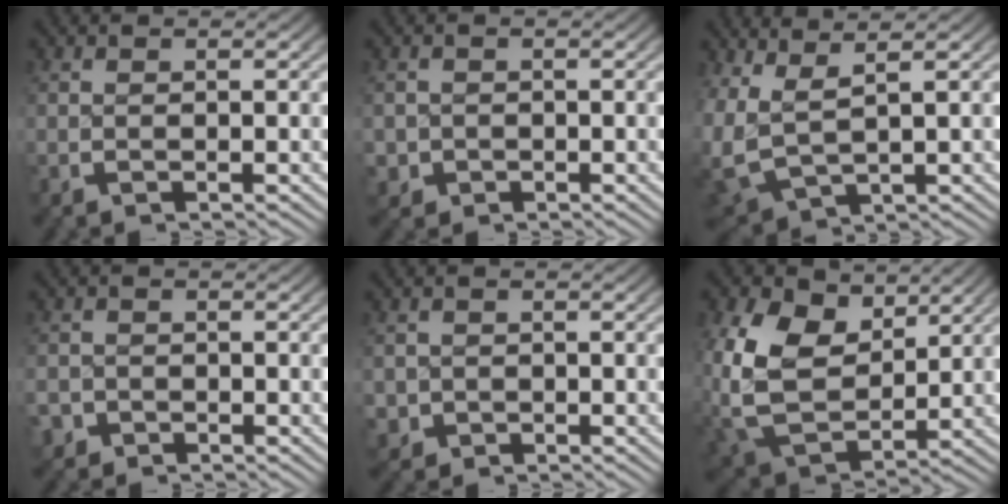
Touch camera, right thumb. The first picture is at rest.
{"total": 2.7, "force": [-1.1, 2.4, 0.5], "torque": [-0.017, -0.018, -0.011]}
{"total": 7.1, "force": [1.4, 5.4, 4.4], "torque": [-0.128, -0.035, 0.049]}
{"total": 2.3, "force": [-1.5, 1.8, 0.1], "torque": [-0.008, -0.011, -0.025]}
{"total": 3.1, "force": [-1.2, 2.7, 0.7], "torque": [-0.021, -0.021, -0.013]}
{"total": 9.9, "force": [1.1, 7.1, 6.8], "torque": [-0.170, -0.047, 0.042]}